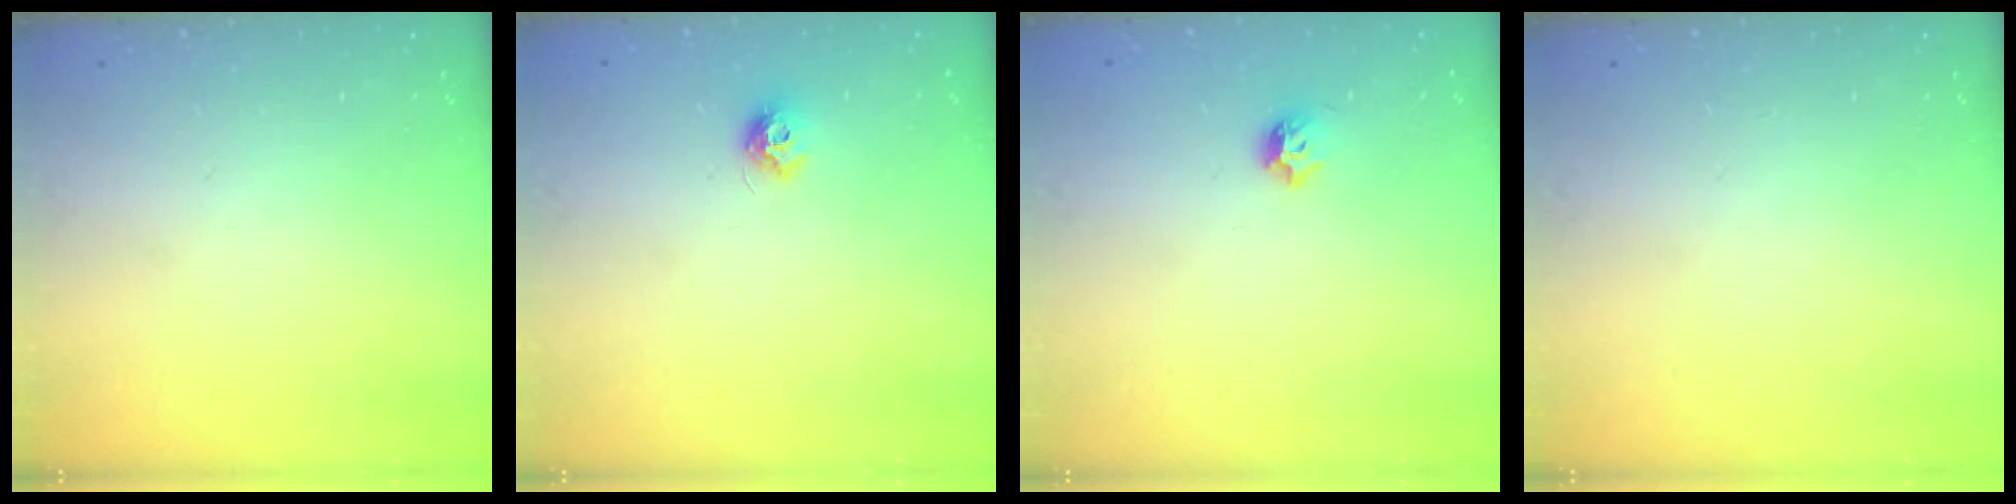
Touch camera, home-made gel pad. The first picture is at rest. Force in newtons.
{"total": 7.2, "press": 7.2, "slide": 0.5}
{"total": 4.4, "press": 4.3, "slide": 0.9}
{"total": 0.0}